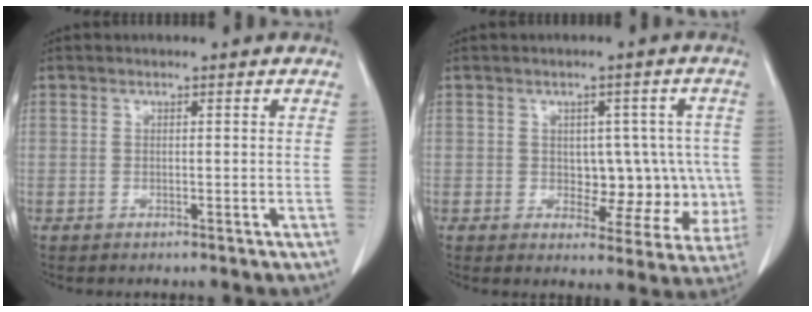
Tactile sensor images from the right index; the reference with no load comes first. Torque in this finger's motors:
{"motor_torque": [0.04, 0.25, 0.10, 0.00]}